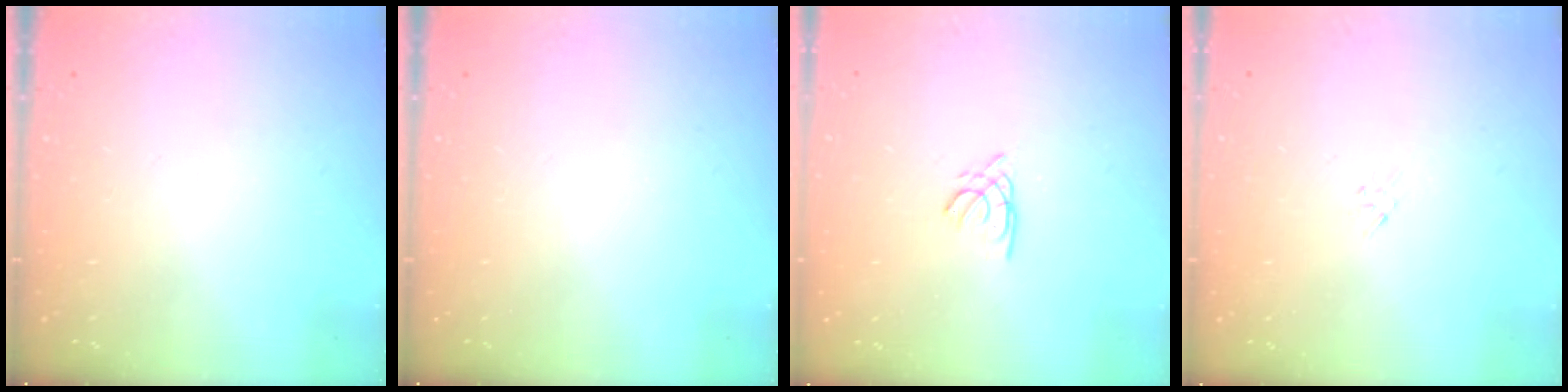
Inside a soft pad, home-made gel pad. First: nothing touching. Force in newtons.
{"total": 0.0}
{"total": 1.6, "press": 1.5, "slide": 0.4}
{"total": 1.3, "press": 1.2, "slide": 0.5}